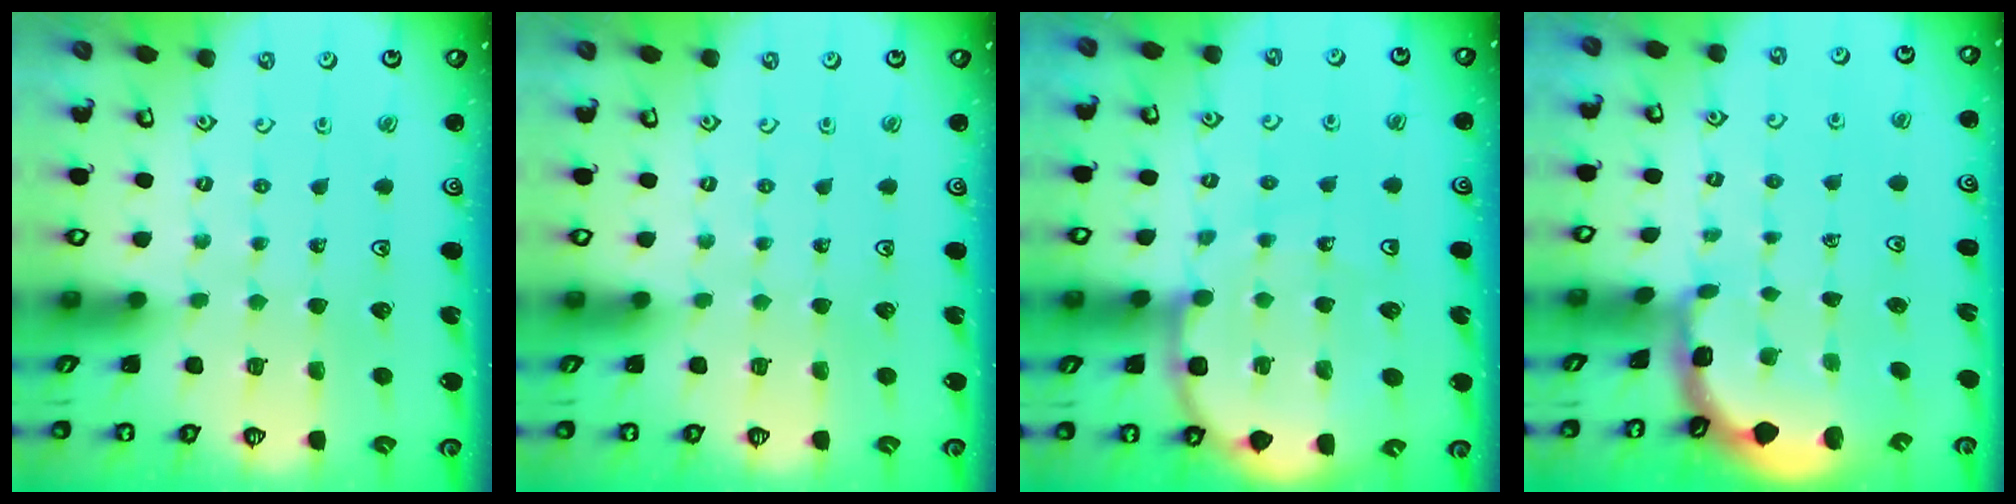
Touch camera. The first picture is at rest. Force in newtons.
{"total": 0.0}
{"total": 9.3, "press": 9.3, "slide": 1.1}
{"total": 1.8, "press": 1.8, "slide": 0.2}